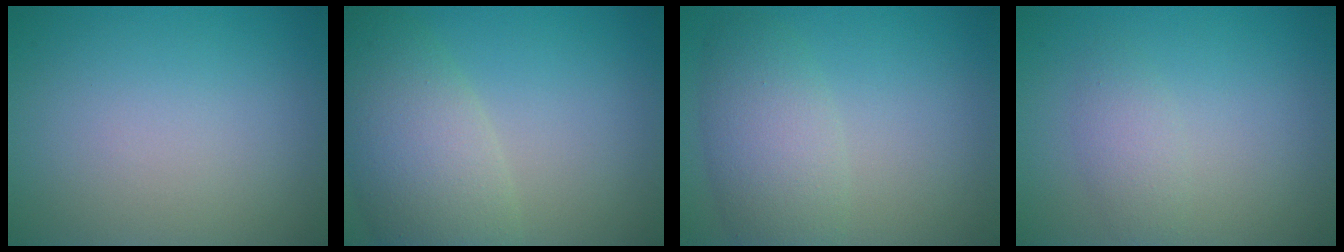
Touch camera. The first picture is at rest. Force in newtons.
{"total": 7.0, "press": 7.0, "slide": 0.6}
{"total": 4.6, "press": 4.6, "slide": 0.2}
{"total": 1.8, "press": 1.8, "slide": 0.1}